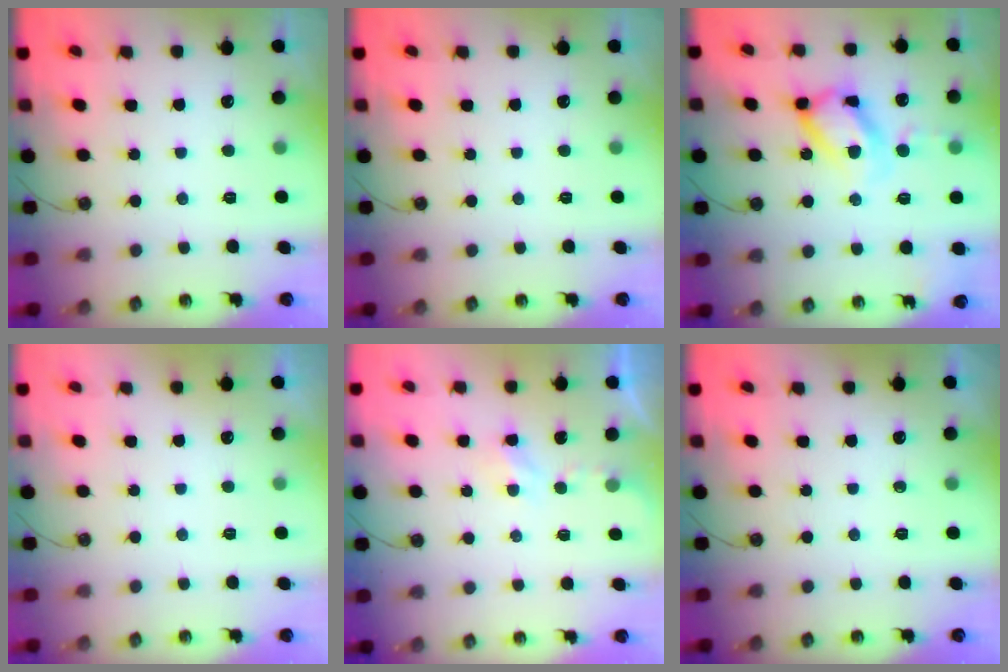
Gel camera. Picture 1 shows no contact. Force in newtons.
{"total": 0.0}
{"total": 15.8, "press": 15.7, "slide": 1.6}
{"total": 0.0}
{"total": 2.2, "press": 2.1, "slide": 0.4}
{"total": 0.0}